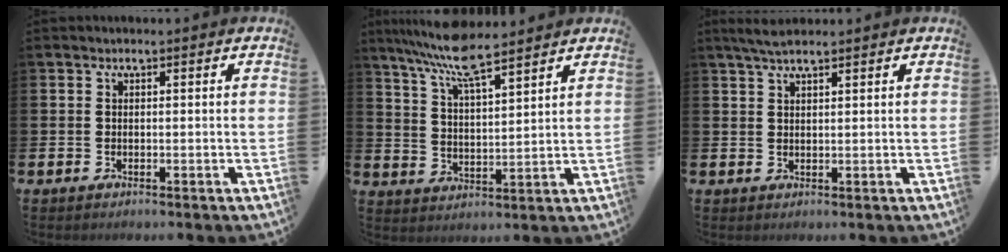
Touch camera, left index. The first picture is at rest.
{"total": 8.4, "force": [7.5, 1.0, 3.6], "torque": [-0.089, -0.035, 0.135]}
{"total": 3.2, "force": [2.7, 0.6, 1.7], "torque": [-0.034, -0.003, 0.048]}